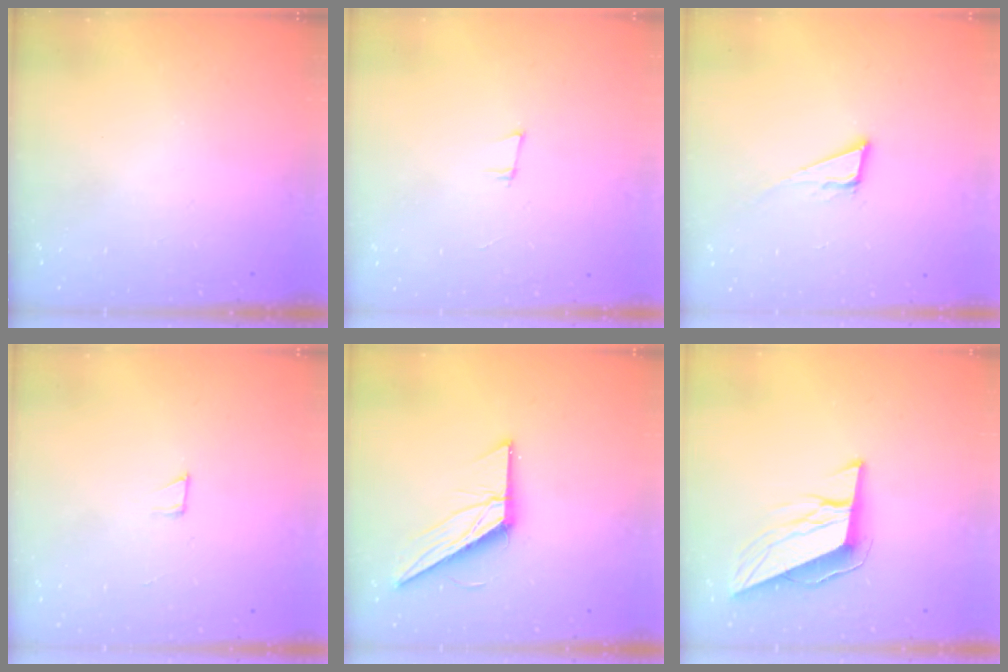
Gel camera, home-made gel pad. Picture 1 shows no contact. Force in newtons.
{"total": 5.8, "press": 5.1, "slide": 2.8}
{"total": 6.8, "press": 6.4, "slide": 2.4}
{"total": 2.6, "press": 2.6, "slide": 0.1}
{"total": 13.8, "press": 13.8, "slide": 0.4}
{"total": 10.7, "press": 10.2, "slide": 3.3}